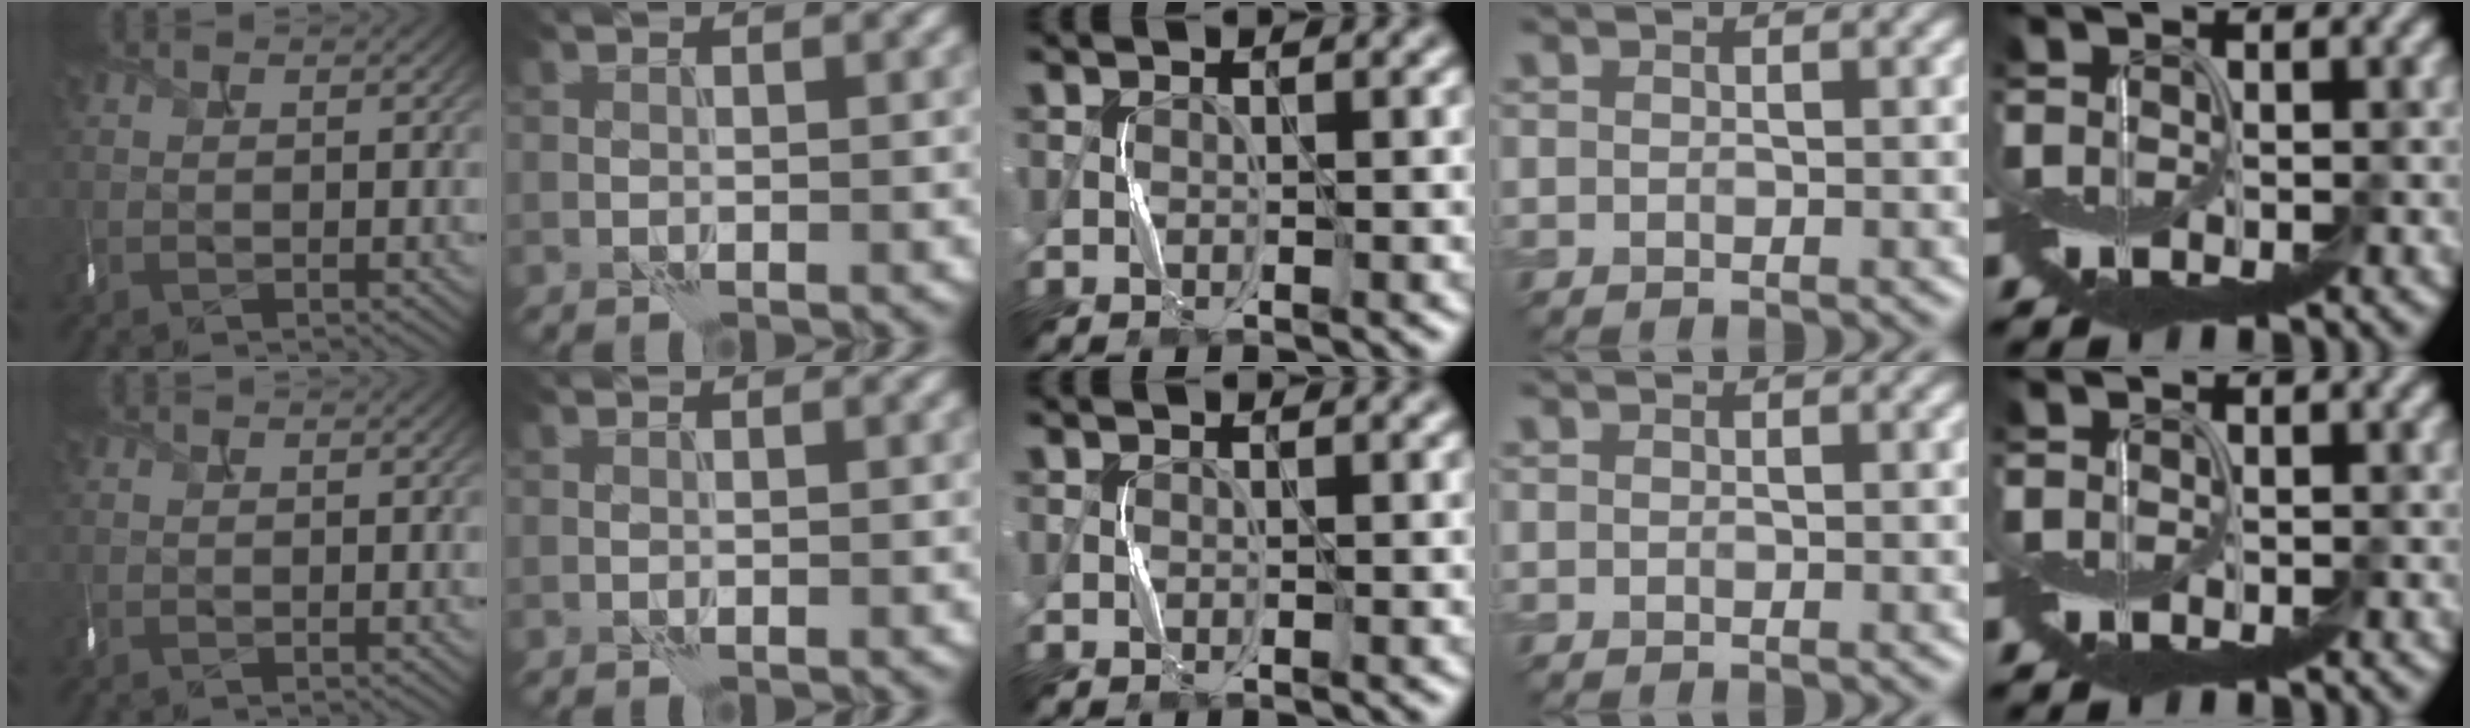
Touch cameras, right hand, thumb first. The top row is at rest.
{}